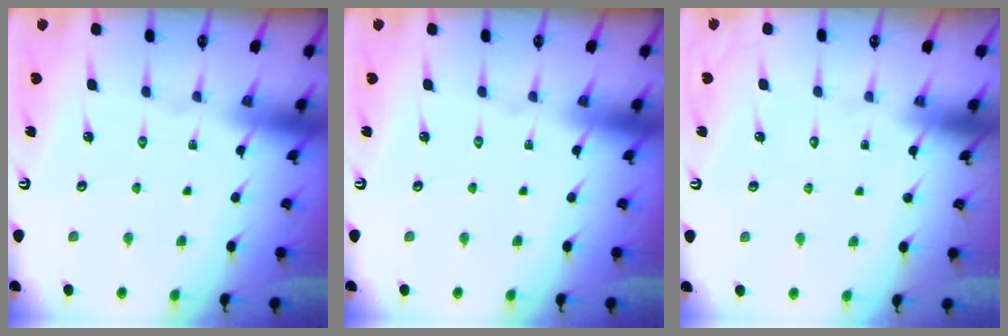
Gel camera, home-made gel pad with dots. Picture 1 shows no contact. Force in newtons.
{"total": 0.0}
{"total": 1.6, "press": 1.6, "slide": 0.1}